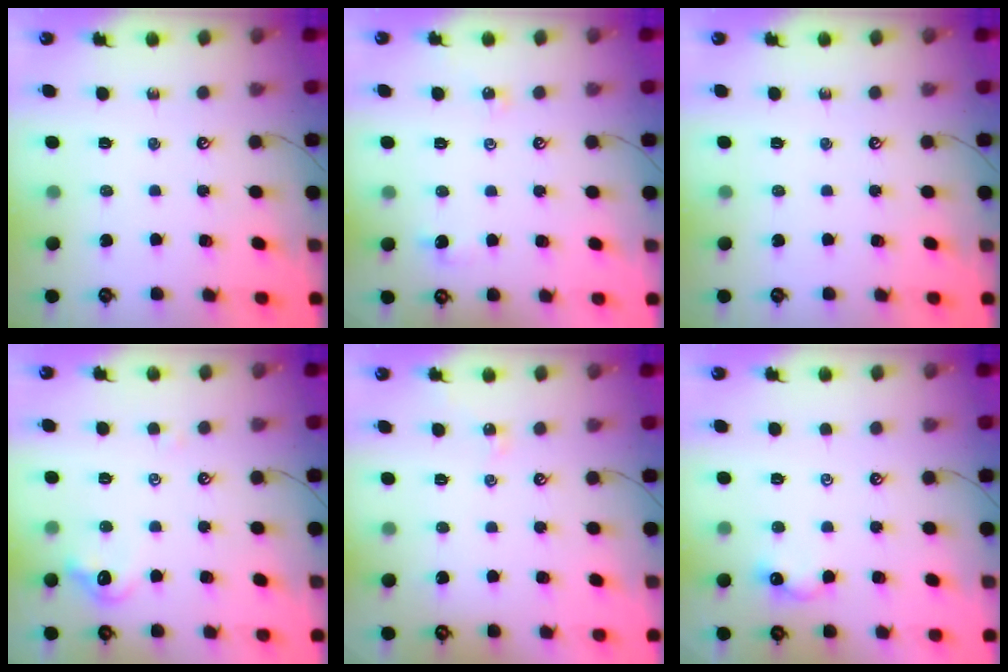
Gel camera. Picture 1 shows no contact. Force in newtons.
{"total": 1.4, "press": 1.3, "slide": 0.4}
{"total": 0.0}
{"total": 1.3, "press": 1.1, "slide": 0.7}
{"total": 0.6, "press": 0.5, "slide": 0.4}
{"total": 1.6, "press": 1.5, "slide": 0.6}